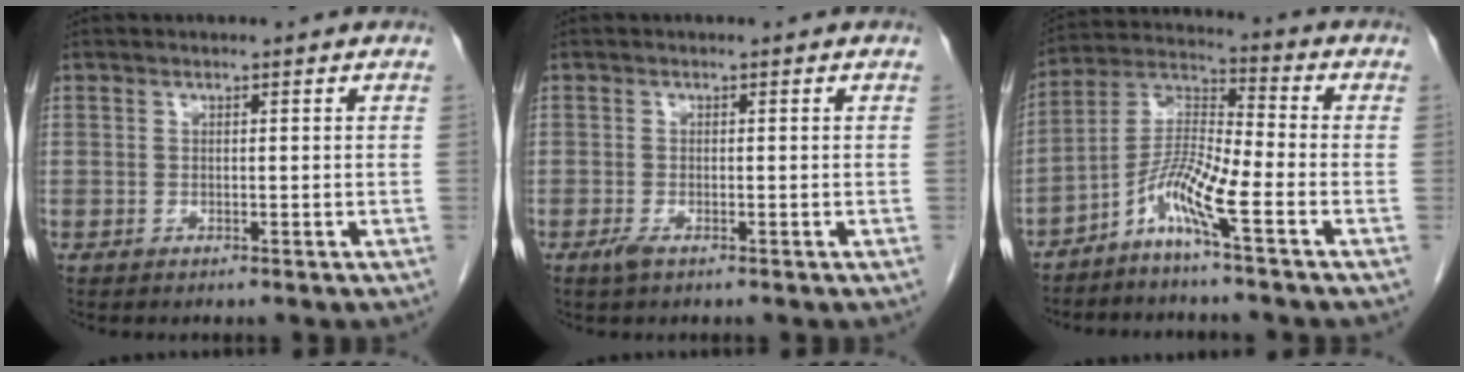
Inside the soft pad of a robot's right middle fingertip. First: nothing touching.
{"total": 1.3, "force": [-0.8, 0.3, 1.0], "torque": [-0.026, -0.003, -0.015]}
{"total": 7.7, "force": [-4.3, -0.3, 6.4], "torque": [-0.134, 0.004, -0.091]}